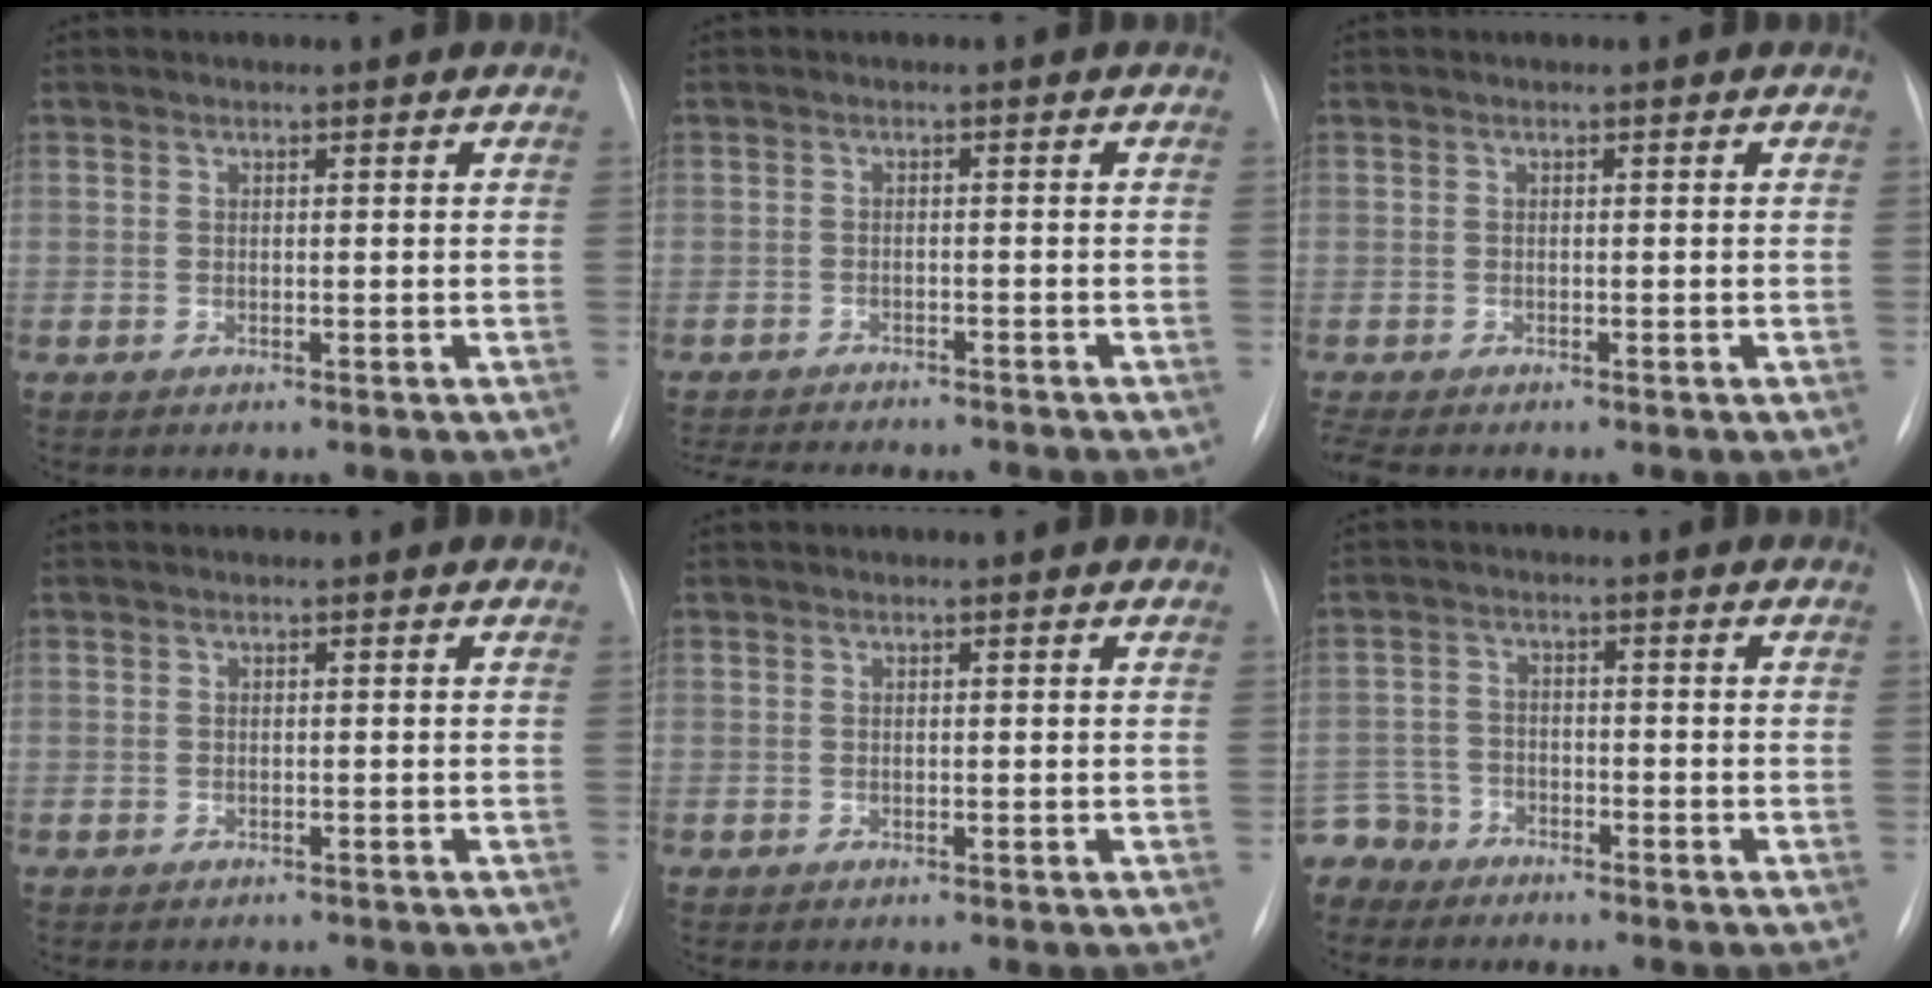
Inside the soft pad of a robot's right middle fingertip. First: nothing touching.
{"total": 13.3, "force": [-12.1, 2.5, 4.8], "torque": [-0.094, -0.010, -0.160]}
{"total": 2.4, "force": [-2.0, 0.6, 1.2], "torque": [-0.022, -0.005, -0.029]}
{"total": 1.1, "force": [-0.9, 0.6, 0.0], "torque": [-0.003, 0.002, -0.012]}
{"total": 0.0}
{"total": 6.3, "force": [-5.5, 3.0, -0.1], "torque": [0.003, -0.005, -0.110]}